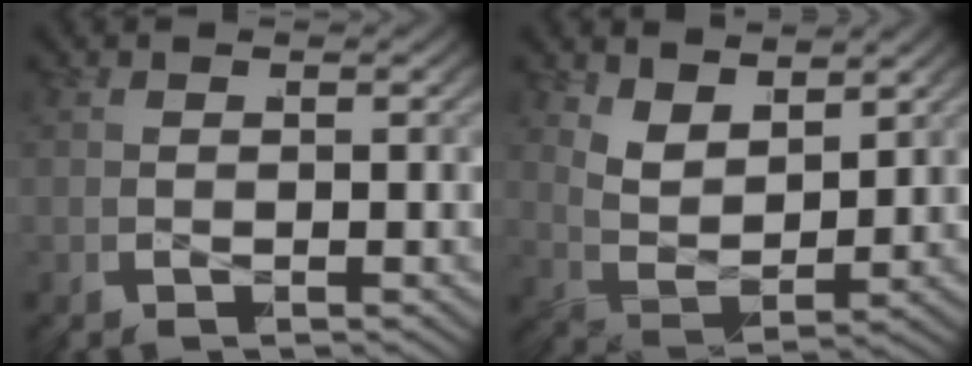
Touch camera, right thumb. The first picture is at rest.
{"total": 5.7, "force": [1.5, 3.8, 3.9], "torque": [-0.098, -0.026, 0.035]}